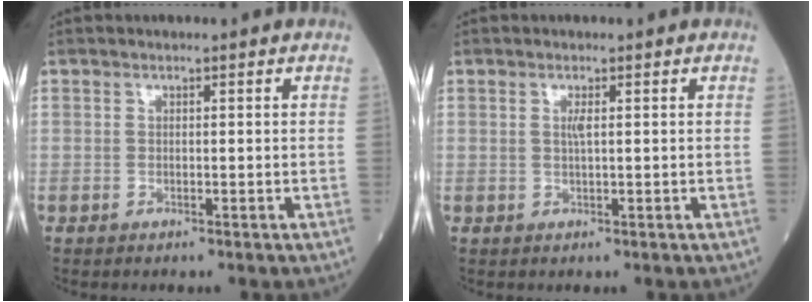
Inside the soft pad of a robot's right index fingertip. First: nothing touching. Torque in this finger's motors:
{"motor_torque": [0.49, 0.16, 0.23, 0.06]}